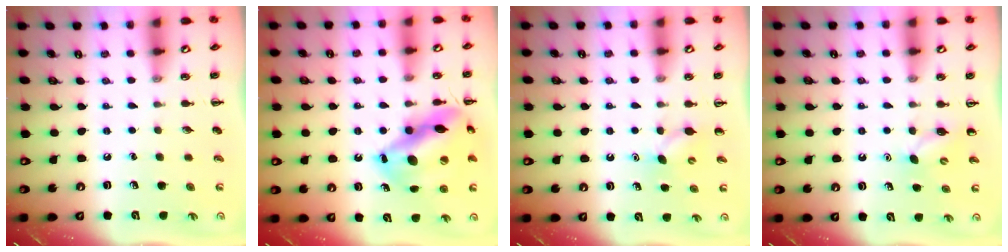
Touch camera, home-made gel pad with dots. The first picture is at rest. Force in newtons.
{"total": 16.9, "press": 16.8, "slide": 1.8}
{"total": 4.1, "press": 3.9, "slide": 1.3}
{"total": 4.7, "press": 4.5, "slide": 1.4}